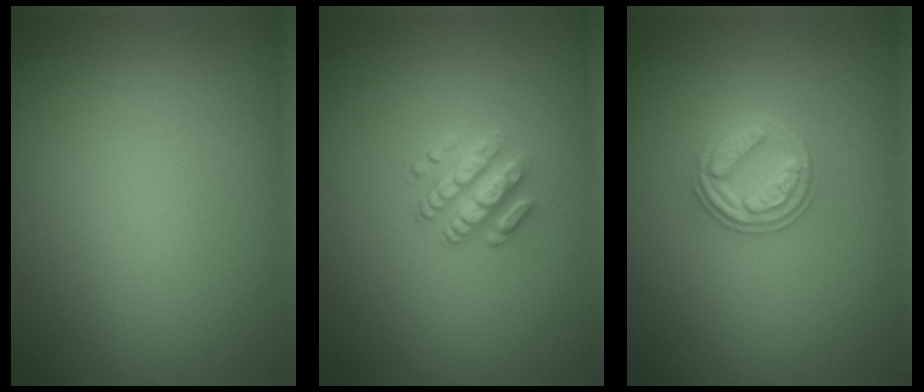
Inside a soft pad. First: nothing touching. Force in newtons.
{"total": 2.3, "press": 1.9, "slide": 1.4}
{"total": 3.0, "press": 2.8, "slide": 1.0}